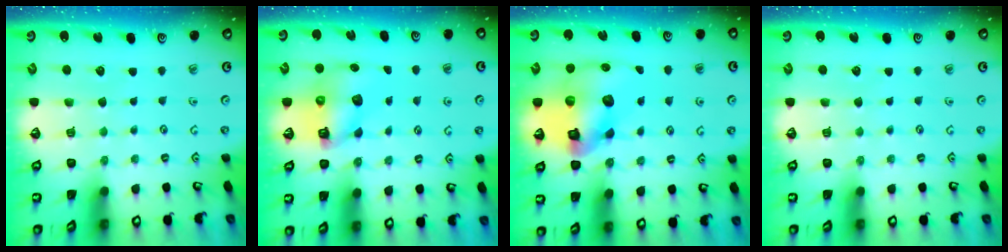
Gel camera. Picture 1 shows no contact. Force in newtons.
{"total": 9.8, "press": 9.7, "slide": 1.2}
{"total": 17.8, "press": 17.6, "slide": 2.6}
{"total": 0.0}